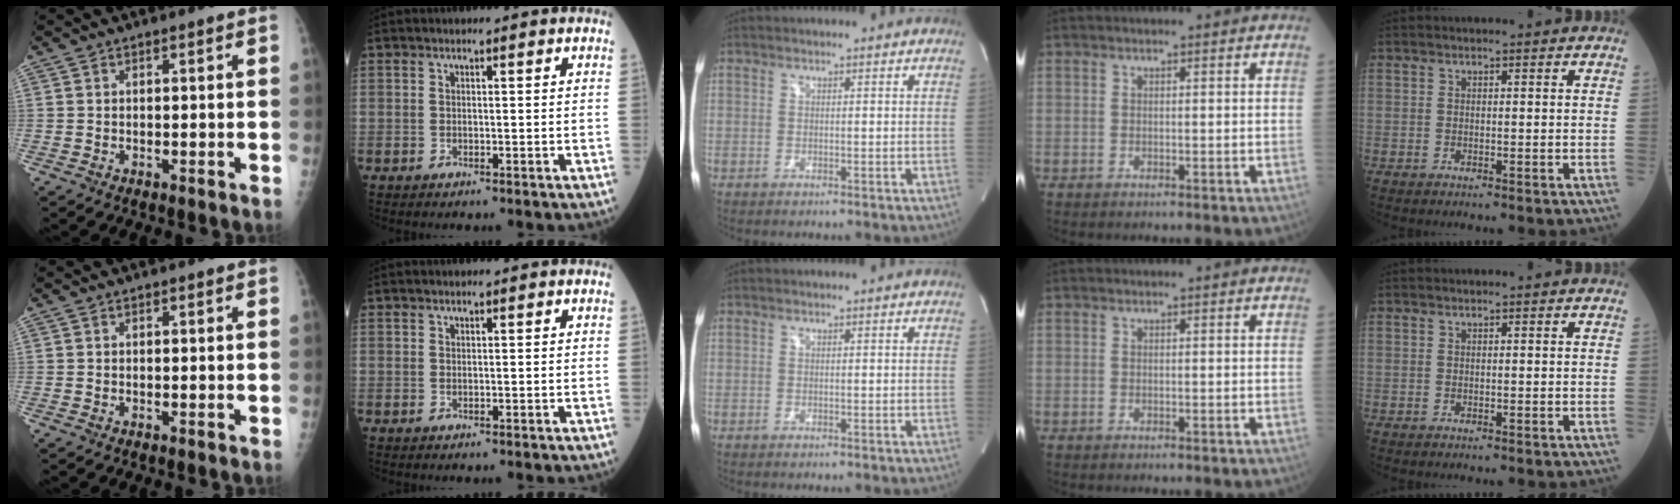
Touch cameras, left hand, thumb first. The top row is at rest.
{}